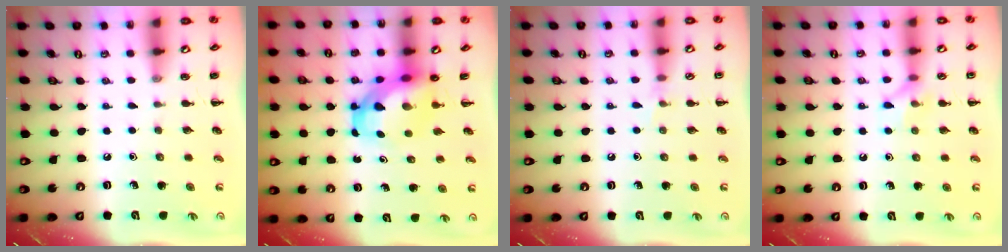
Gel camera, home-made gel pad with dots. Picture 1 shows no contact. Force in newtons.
{"total": 5.6, "press": 5.5, "slide": 1.5}
{"total": 4.3, "press": 4.1, "slide": 1.2}
{"total": 6.6, "press": 6.5, "slide": 0.9}